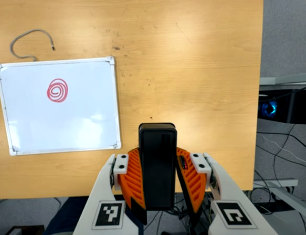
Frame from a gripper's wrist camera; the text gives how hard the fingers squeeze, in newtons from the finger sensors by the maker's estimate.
{"total": 9.0, "left": 7.7, "right": 10.2}